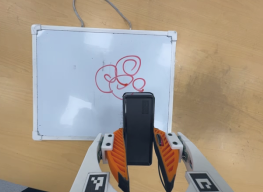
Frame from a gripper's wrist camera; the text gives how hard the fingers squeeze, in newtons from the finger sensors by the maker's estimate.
{"total": 4.5, "left": 3.1, "right": 5.9}